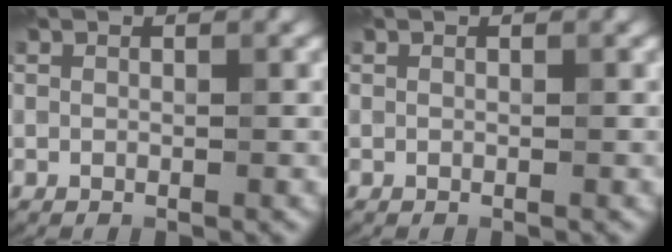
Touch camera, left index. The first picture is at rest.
{"total": 0.0}